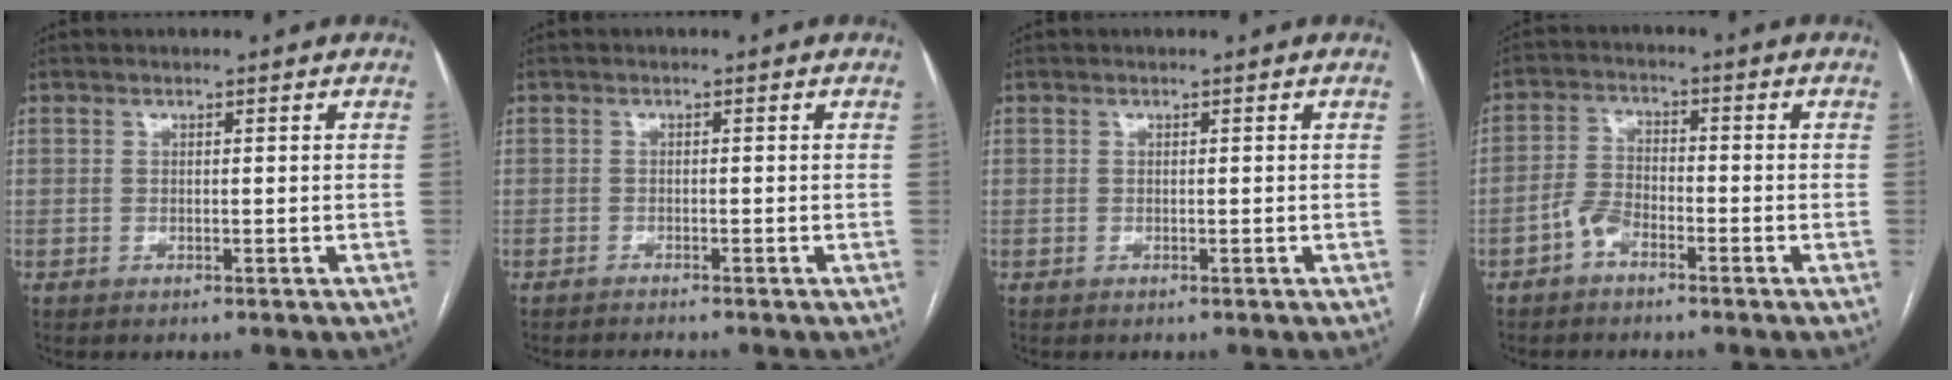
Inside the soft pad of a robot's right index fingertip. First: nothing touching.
{"total": 1.2, "force": [-1.2, -0.3, 0.2], "torque": [-0.006, -0.004, -0.016]}
{"total": 0.0}
{"total": 3.8, "force": [-2.5, 1.9, 2.2], "torque": [-0.050, 0.010, -0.049]}